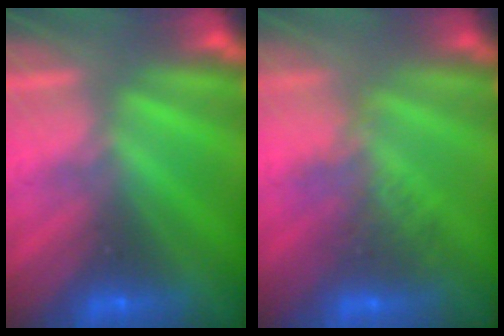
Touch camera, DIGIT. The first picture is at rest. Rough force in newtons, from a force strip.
{"total": 2.4}